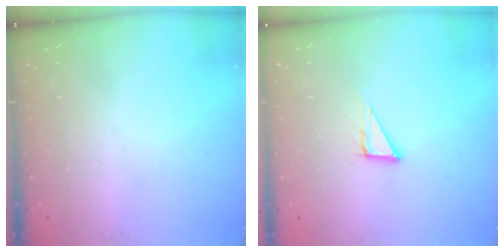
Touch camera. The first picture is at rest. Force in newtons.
{"total": 5.1, "press": 5.1, "slide": 0.5}